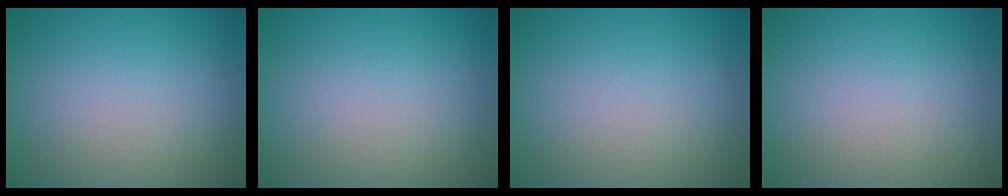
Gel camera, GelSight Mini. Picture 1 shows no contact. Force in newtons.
{"total": 0.0}
{"total": 0.0}
{"total": 0.0}